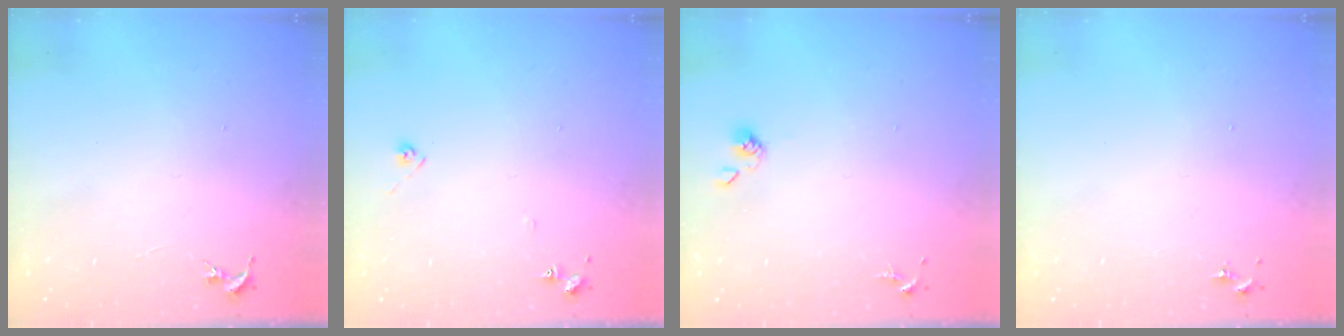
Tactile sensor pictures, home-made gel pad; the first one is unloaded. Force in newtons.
{"total": 6.2, "press": 6.2, "slide": 0.6}
{"total": 4.4, "press": 4.1, "slide": 1.6}
{"total": 0.0}